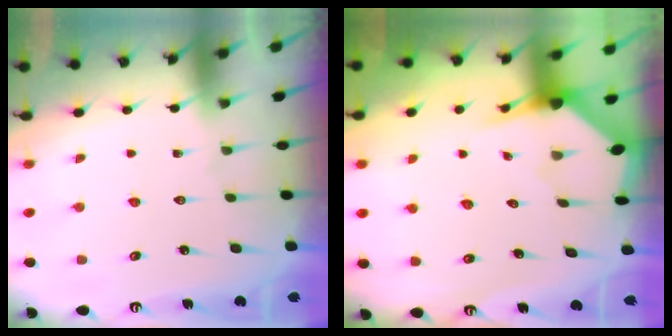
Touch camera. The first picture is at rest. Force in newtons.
{"total": 3.0, "press": 3.0, "slide": 0.2}